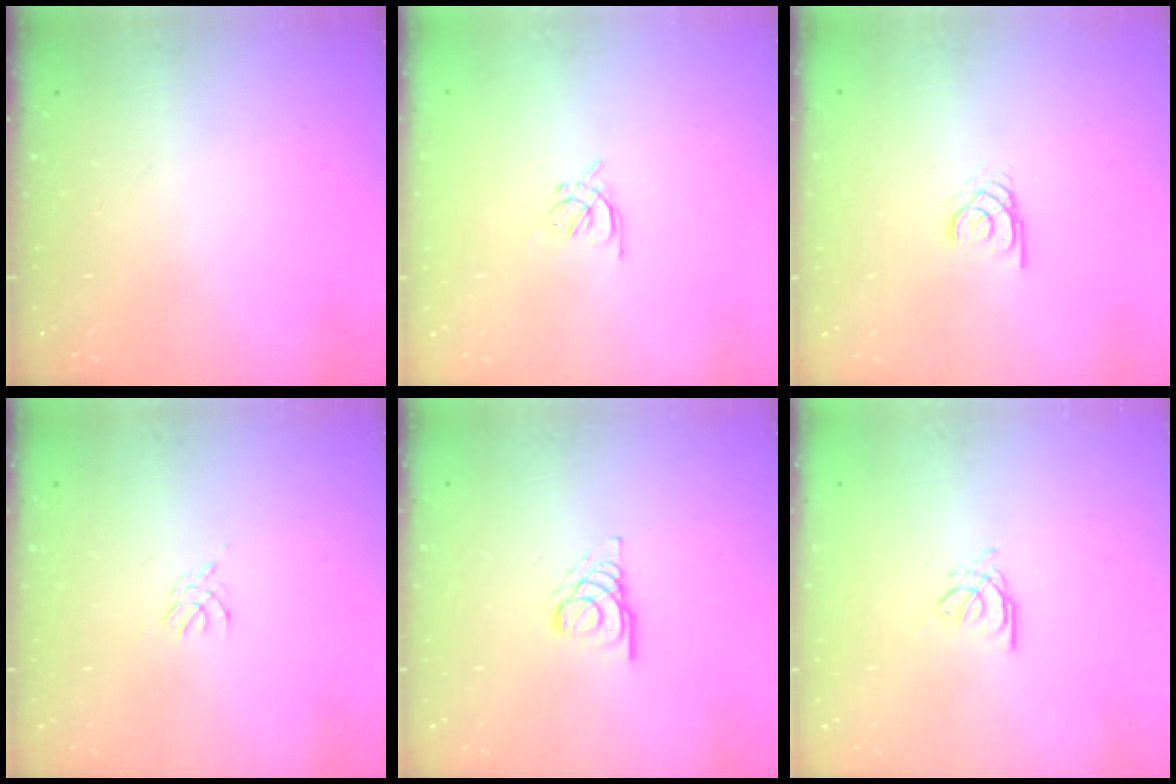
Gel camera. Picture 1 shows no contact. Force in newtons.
{"total": 2.0, "press": 1.9, "slide": 0.5}
{"total": 2.0, "press": 2.0, "slide": 0.2}
{"total": 2.7, "press": 2.6, "slide": 0.6}
{"total": 4.1, "press": 4.1, "slide": 0.4}
{"total": 0.9, "press": 0.8, "slide": 0.2}